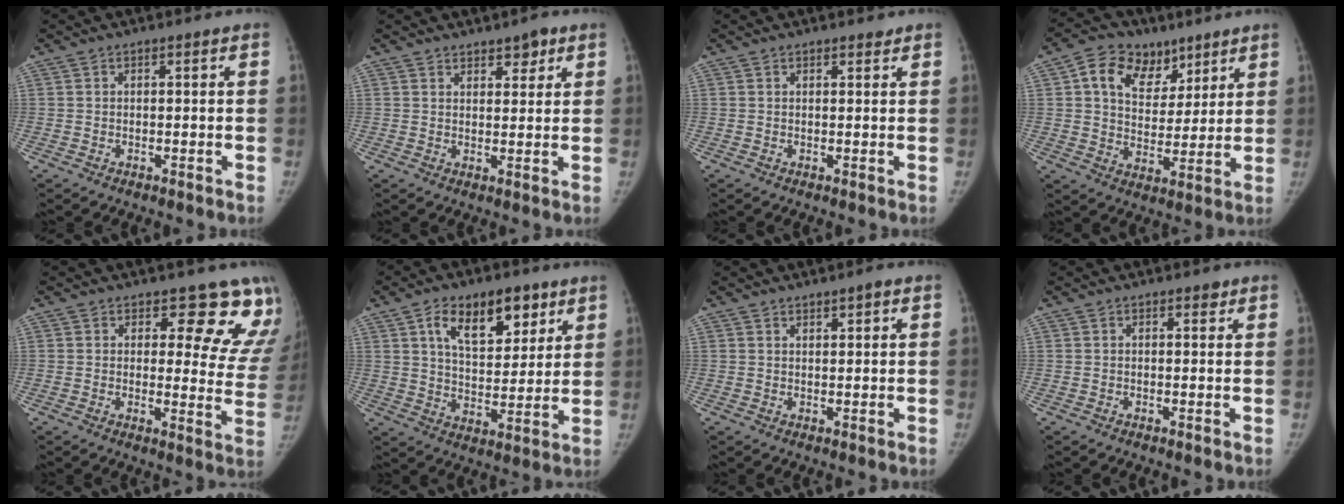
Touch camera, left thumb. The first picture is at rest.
{"total": 3.5, "force": [2.4, 1.8, 1.8], "torque": [-0.003, -0.015, 0.037]}
{"total": 0.8, "force": [0.8, 0.3, 0.0], "torque": [0.006, -0.007, 0.010]}
{"total": 12.8, "force": [6.7, 9.1, 6.0], "torque": [-0.065, -0.017, 0.116]}
{"total": 13.4, "force": [10.4, 6.2, 5.7], "torque": [-0.007, -0.073, 0.092]}
{"total": 14.3, "force": [7.3, 7.8, 9.5], "torque": [-0.109, -0.027, 0.125]}
{"total": 1.4, "force": [1.1, 0.4, 0.9], "torque": [-0.006, -0.006, 0.018]}
{"total": 0.9, "force": [0.6, 0.5, 0.3], "torque": [0.003, -0.004, 0.005]}